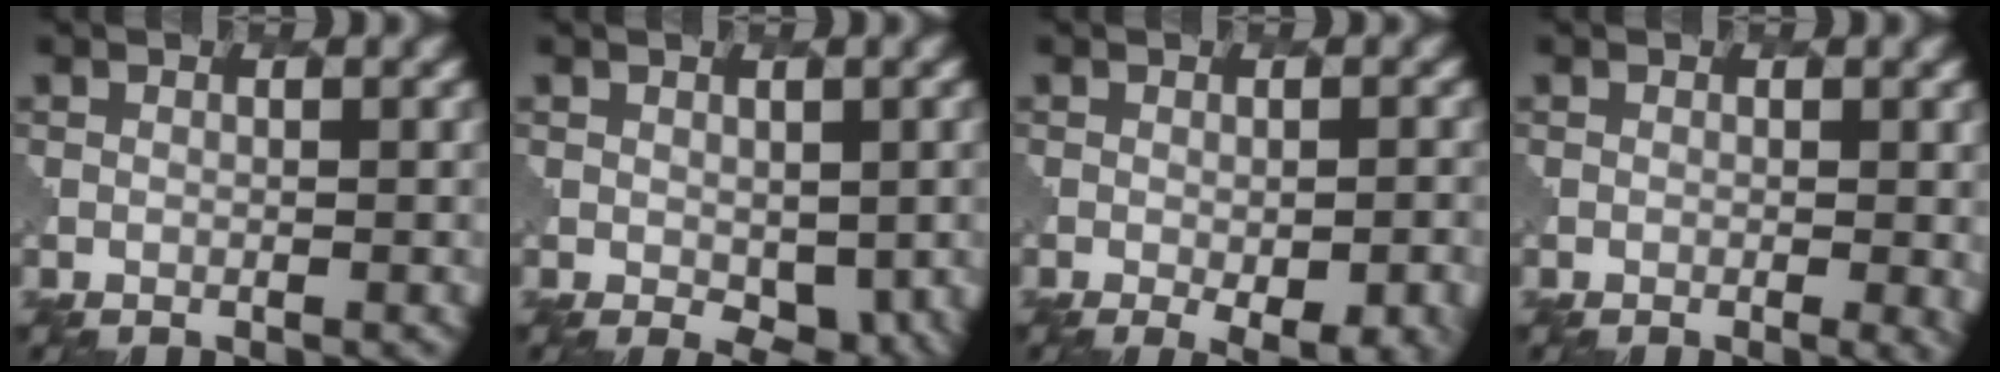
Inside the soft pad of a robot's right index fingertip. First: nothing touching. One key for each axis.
{"total": 3.9, "fx": -0.2, "fy": 2.4, "fz": 3.0, "tx": -0.048, "ty": -0.012, "tz": 0.005}
{"total": 6.9, "fx": -2.7, "fy": 2.4, "fz": 5.8, "tx": -0.079, "ty": -0.017, "tz": -0.017}
{"total": 2.0, "fx": -0.2, "fy": 0.6, "fz": 1.9, "tx": -0.026, "ty": -0.004, "tz": 0.003}